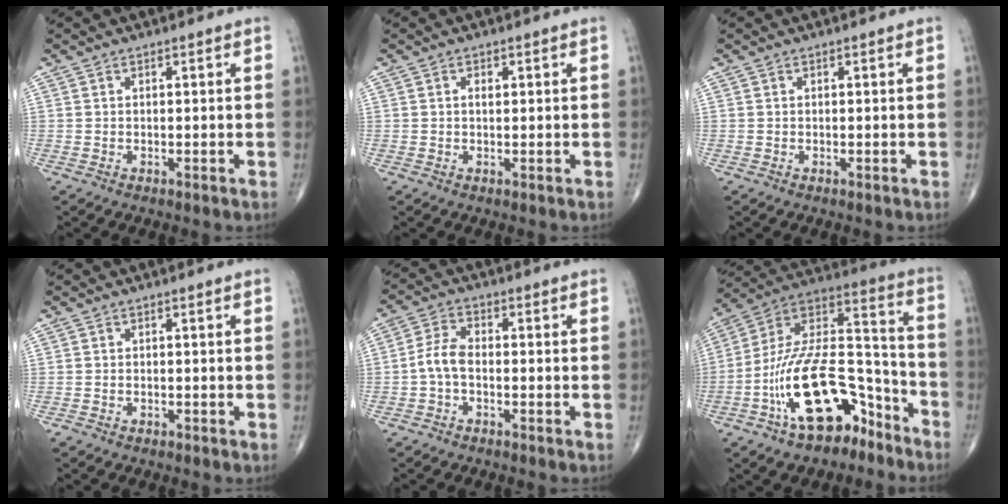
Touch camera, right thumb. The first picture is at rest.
{"total": 1.2, "force": [0.3, 0.7, 1.0], "torque": [-0.013, 0.001, 0.003]}
{"total": 0.0}
{"total": 0.6, "force": [-0.5, 0.4, 0.1], "torque": [-0.004, 0.001, -0.011]}
{"total": 4.7, "force": [-1.1, 2.5, 3.8], "torque": [-0.081, 0.017, -0.029]}
{"total": 21.2, "force": [-11.0, 10.5, 14.7], "torque": [-0.237, 0.107, -0.190]}